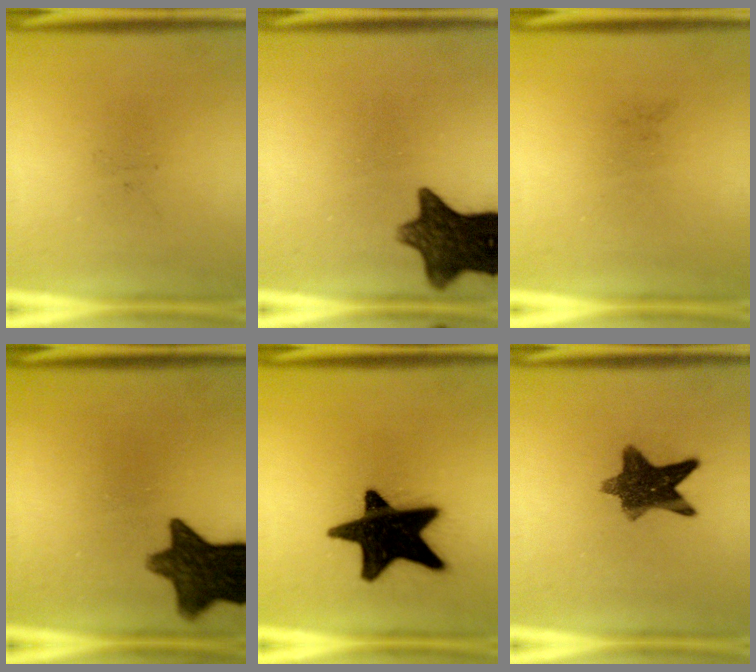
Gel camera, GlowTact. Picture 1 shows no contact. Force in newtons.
{"total": 11.6}
{"total": 0.0}
{"total": 12.2}
{"total": 19.7}
{"total": 9.9}